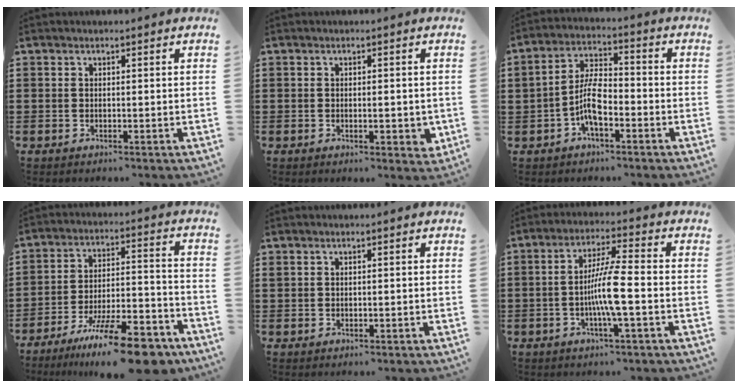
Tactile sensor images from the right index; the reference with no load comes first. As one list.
[{"total": 2.7, "force": [-0.2, 0.9, 2.6], "torque": [-0.039, -0.003, -0.003]}, {"total": 6.8, "force": [-2.4, 2.9, 5.7], "torque": [-0.117, 0.006, -0.048]}, {"total": 13.7, "force": [-10.9, 2.0, 8.1], "torque": [-0.126, 0.041, -0.197]}, {"total": 0.0}, {"total": 7.4, "force": [-1.7, 0.1, 7.1], "torque": [-0.138, -0.011, -0.038]}]